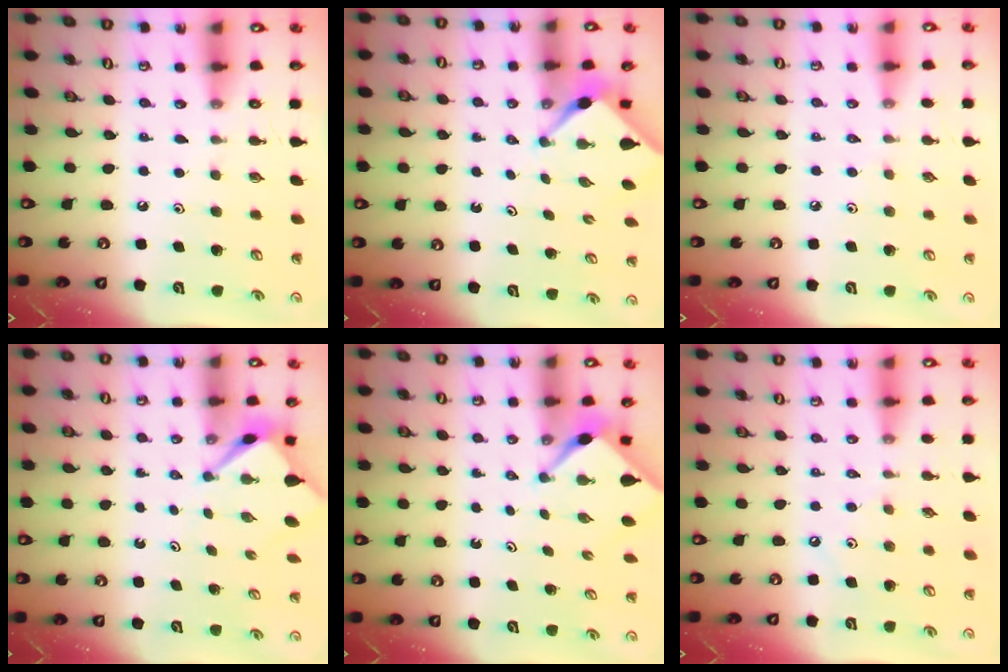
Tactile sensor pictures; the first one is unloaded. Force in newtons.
{"total": 3.1, "press": 3.1, "slide": 0.4}
{"total": 2.9, "press": 2.8, "slide": 0.6}
{"total": 3.0, "press": 3.0, "slide": 0.2}
{"total": 2.2, "press": 2.2, "slide": 0.3}
{"total": 2.1, "press": 2.1, "slide": 0.4}